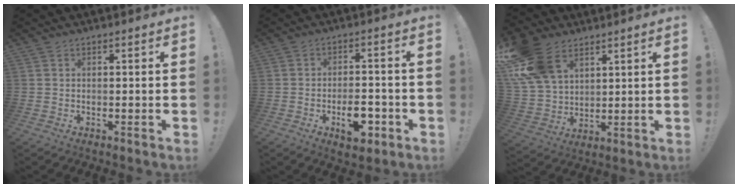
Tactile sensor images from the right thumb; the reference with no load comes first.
{"total": 9.2, "force": [-4.0, 5.0, 6.6], "torque": [-0.090, 0.023, -0.061]}
{"total": 18.0, "force": [9.6, 11.7, 9.8], "torque": [-0.194, -0.039, 0.187]}